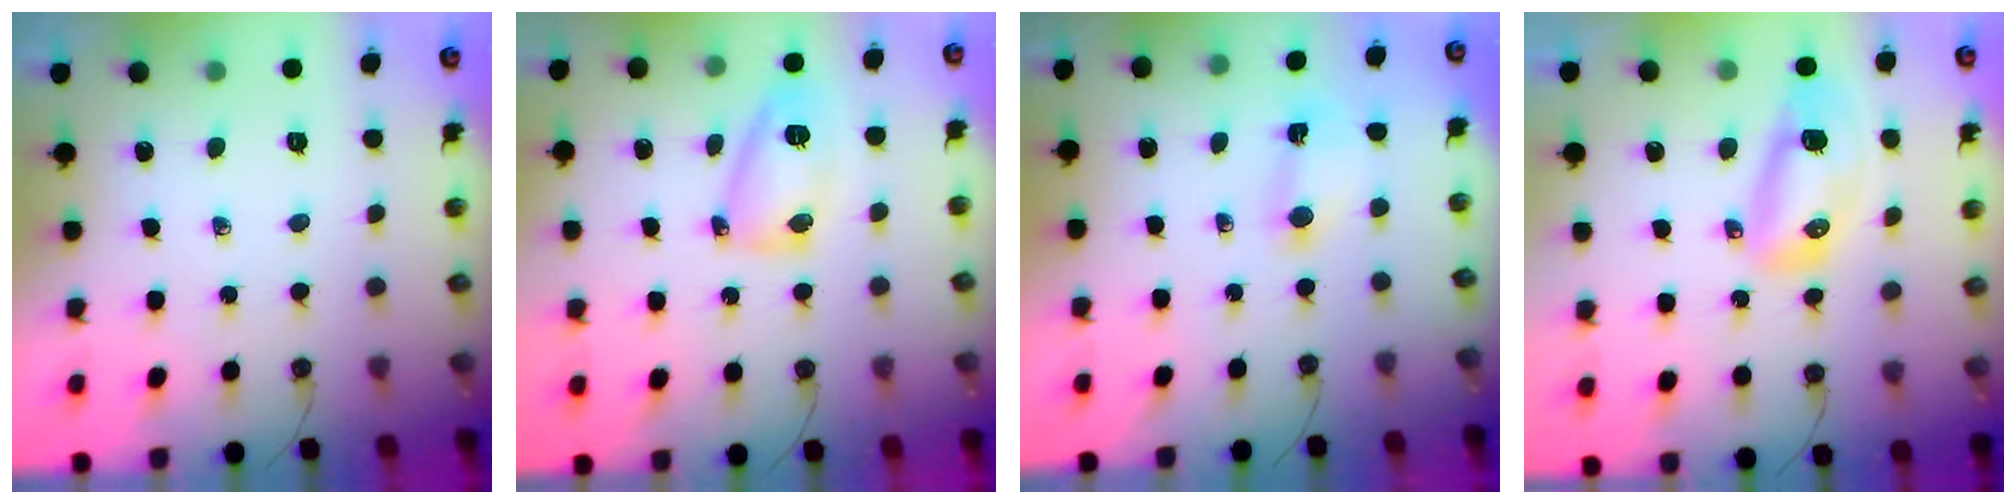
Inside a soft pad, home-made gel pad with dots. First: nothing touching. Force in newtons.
{"total": 9.6, "press": 9.6, "slide": 0.7}
{"total": 1.5, "press": 1.5, "slide": 0.2}
{"total": 17.2, "press": 12.7, "slide": 11.6}